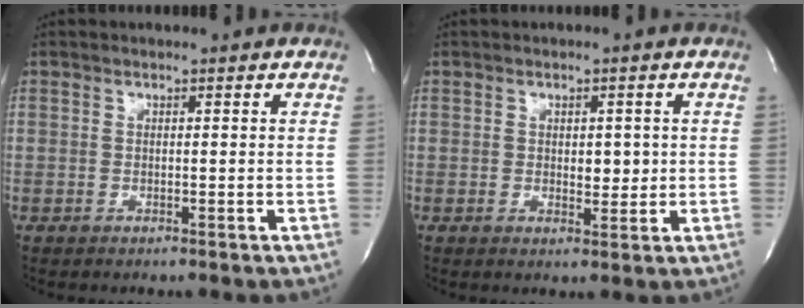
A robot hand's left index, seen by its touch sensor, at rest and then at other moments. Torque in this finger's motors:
{"motor_torque": [0.18, 0.15, 0.06, 0.02]}